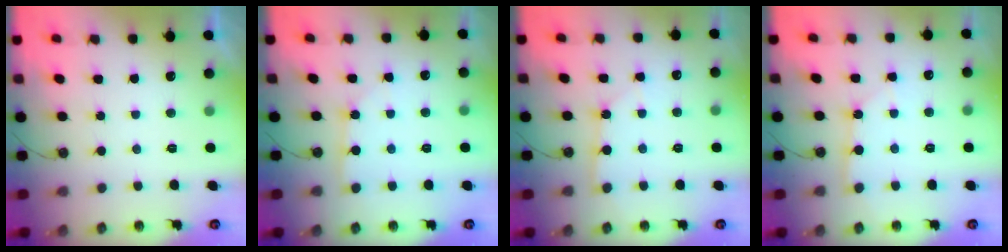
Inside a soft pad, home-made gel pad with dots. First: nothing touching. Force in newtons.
{"total": 2.8, "press": 2.8, "slide": 0.3}
{"total": 2.7, "press": 2.7, "slide": 0.3}
{"total": 2.7, "press": 2.7, "slide": 0.3}